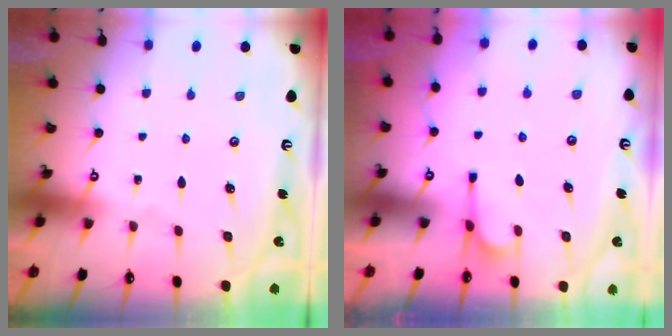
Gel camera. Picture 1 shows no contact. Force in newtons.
{"total": 1.1, "press": 0.2, "slide": 1.1}